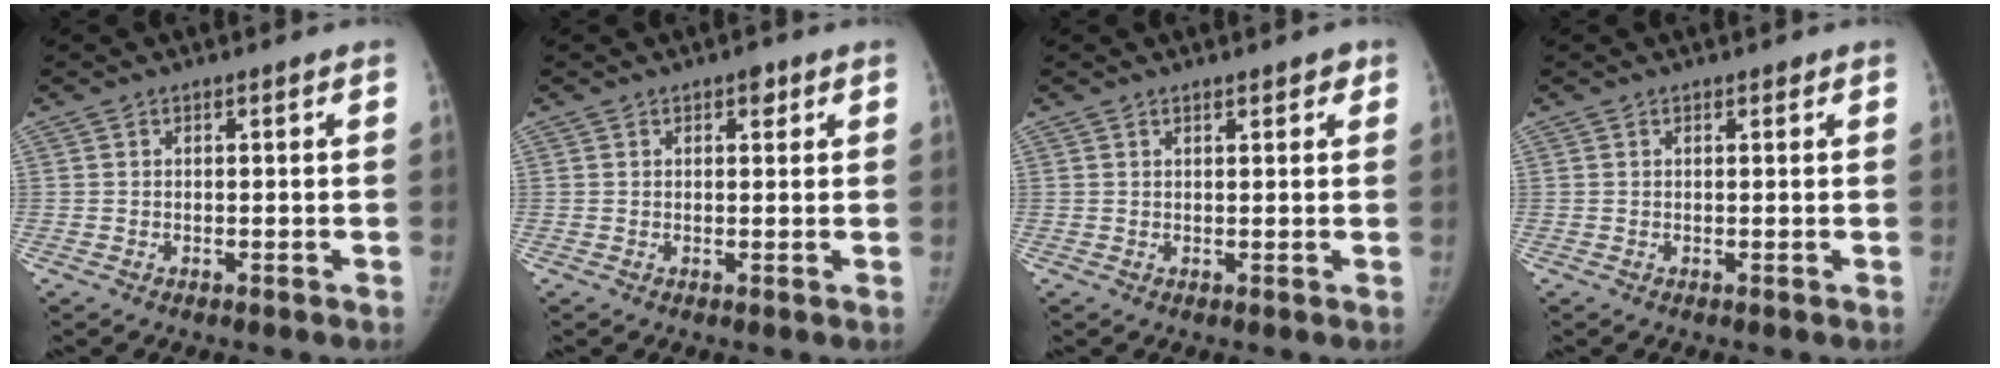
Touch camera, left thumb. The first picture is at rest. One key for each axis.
{"total": 1.9, "fx": 1.1, "fy": 1.0, "fz": 1.2, "tx": -0.007, "ty": -0.003, "tz": 0.012}
{"total": 2.1, "fx": 1.4, "fy": 0.9, "fz": 1.3, "tx": -0.007, "ty": -0.005, "tz": 0.017}
{"total": 0.5, "fx": 0.4, "fy": 0.3, "fz": 0.3, "tx": -0.008, "ty": -0.002, "tz": 0.004}